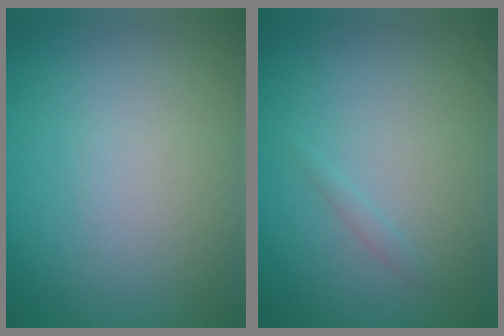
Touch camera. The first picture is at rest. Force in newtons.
{"total": 0.5, "press": 0.5, "slide": 0.0}